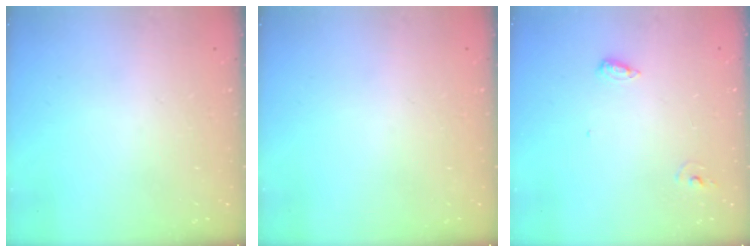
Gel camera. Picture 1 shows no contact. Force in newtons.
{"total": 0.0}
{"total": 6.0, "press": 5.8, "slide": 1.5}